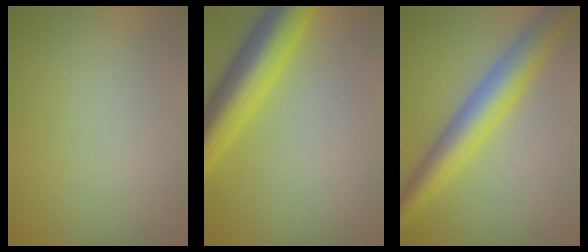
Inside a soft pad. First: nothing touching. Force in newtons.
{"total": 7.1, "press": 7.0, "slide": 0.3}
{"total": 5.9, "press": 5.9, "slide": 0.1}